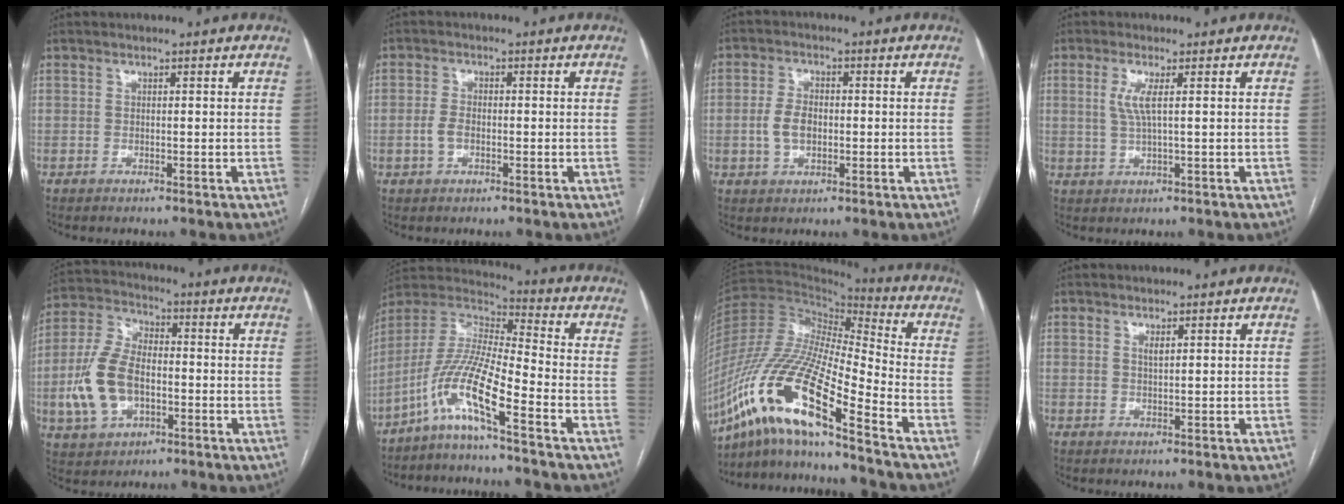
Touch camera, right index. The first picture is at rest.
{"total": 2.8, "force": [-0.7, 1.5, 2.2], "torque": [-0.050, 0.005, -0.013]}
{"total": 4.9, "force": [-0.6, 3.0, 3.9], "torque": [-0.084, 0.009, -0.009]}
{"total": 3.4, "force": [0.9, 0.1, 3.2], "torque": [-0.076, -0.001, 0.018]}
{"total": 12.3, "force": [-2.7, 7.3, 9.6], "torque": [-0.223, 0.016, -0.046]}
{"total": 11.5, "force": [-6.6, -0.3, 9.4], "torque": [-0.203, -0.003, -0.138]}
{"total": 18.5, "force": [-12.3, 1.2, 13.9], "torque": [-0.287, -0.016, -0.229]}
{"total": 1.0, "force": [0.5, 0.2, 0.8], "torque": [-0.020, -0.002, 0.010]}